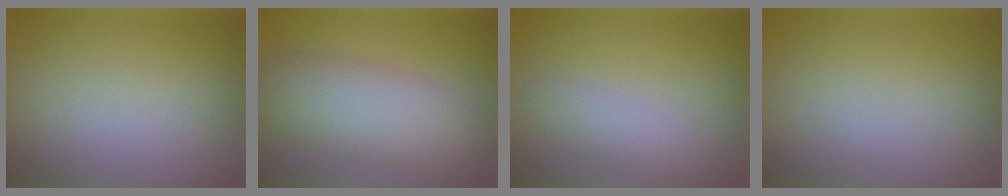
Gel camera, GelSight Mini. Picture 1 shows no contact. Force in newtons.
{"total": 6.2, "press": 6.2, "slide": 0.4}
{"total": 1.8, "press": 1.8, "slide": 0.2}
{"total": 0.0}